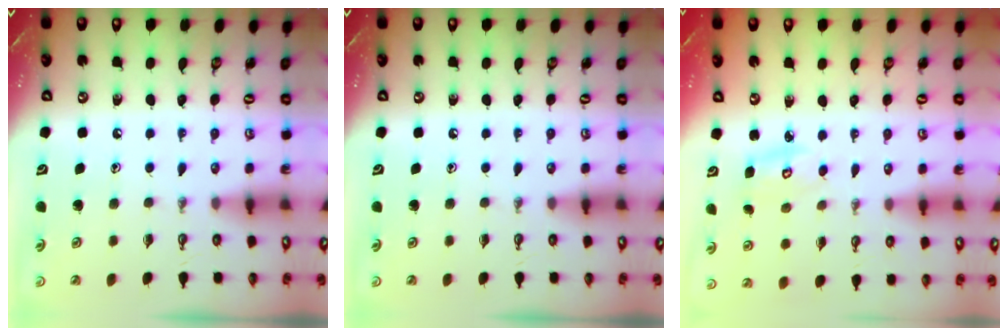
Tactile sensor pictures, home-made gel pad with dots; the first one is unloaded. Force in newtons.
{"total": 0.0}
{"total": 3.7, "press": 3.7, "slide": 0.5}